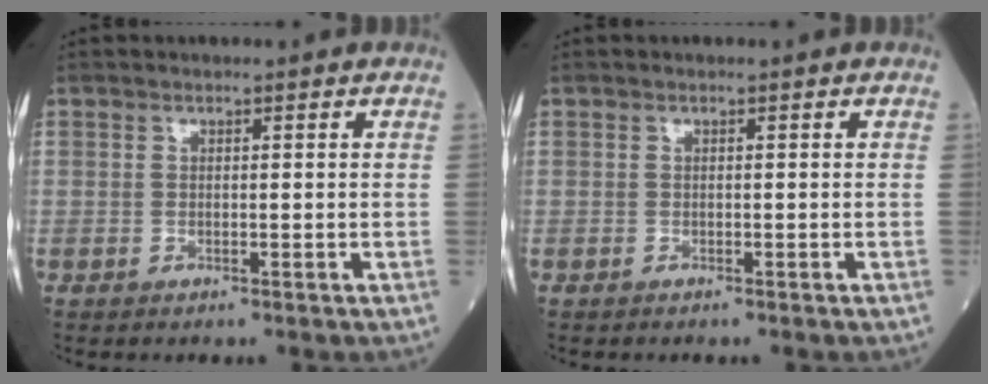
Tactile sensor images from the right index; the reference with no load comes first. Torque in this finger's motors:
{"motor_torque": [-0.11, 0.16, 0.08, -0.01]}